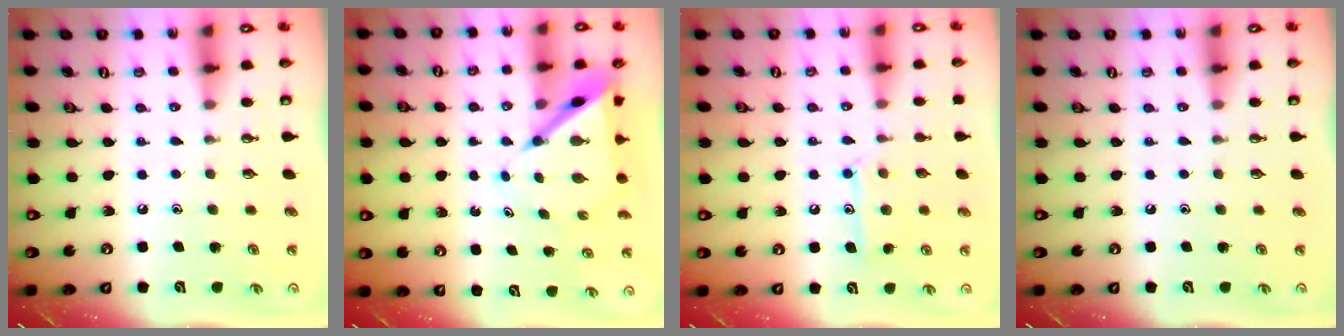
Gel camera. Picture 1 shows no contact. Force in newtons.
{"total": 6.5, "press": 6.5, "slide": 0.7}
{"total": 10.8, "press": 10.8, "slide": 0.8}
{"total": 0.0}